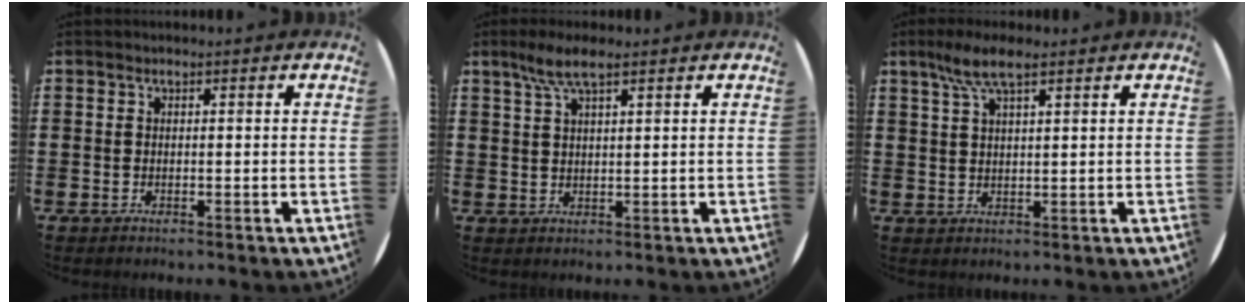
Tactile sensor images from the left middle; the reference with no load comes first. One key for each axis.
{"total": 4.4, "fx": 2.9, "fy": 0.9, "fz": 3.2, "tx": -0.069, "ty": 0.006, "tz": 0.051}
{"total": 5.3, "fx": 3.4, "fy": 1.2, "fz": 3.8, "tx": -0.083, "ty": 0.005, "tz": 0.061}